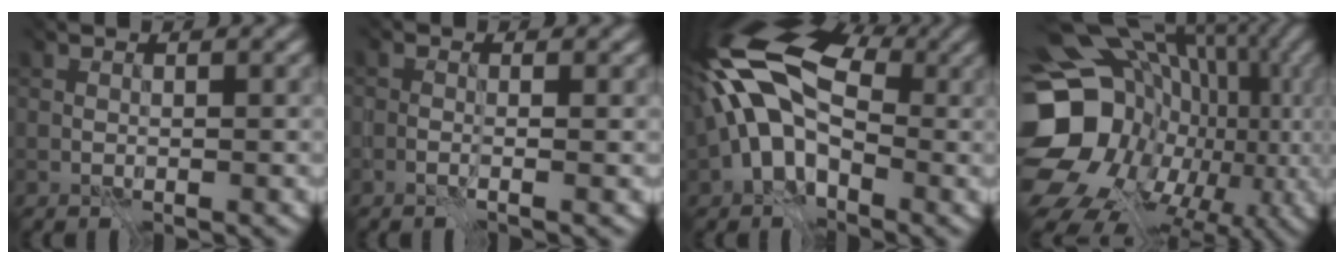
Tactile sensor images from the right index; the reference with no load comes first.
{"total": 1.3, "force": [-1.0, -0.1, 0.9], "torque": [0.002, -0.002, -0.025]}
{"total": 12.2, "force": [-2.2, 6.7, 9.9], "torque": [-0.187, 0.004, -0.040]}
{"total": 18.5, "force": [-3.9, 15.4, 9.5], "torque": [-0.159, -0.024, -0.050]}